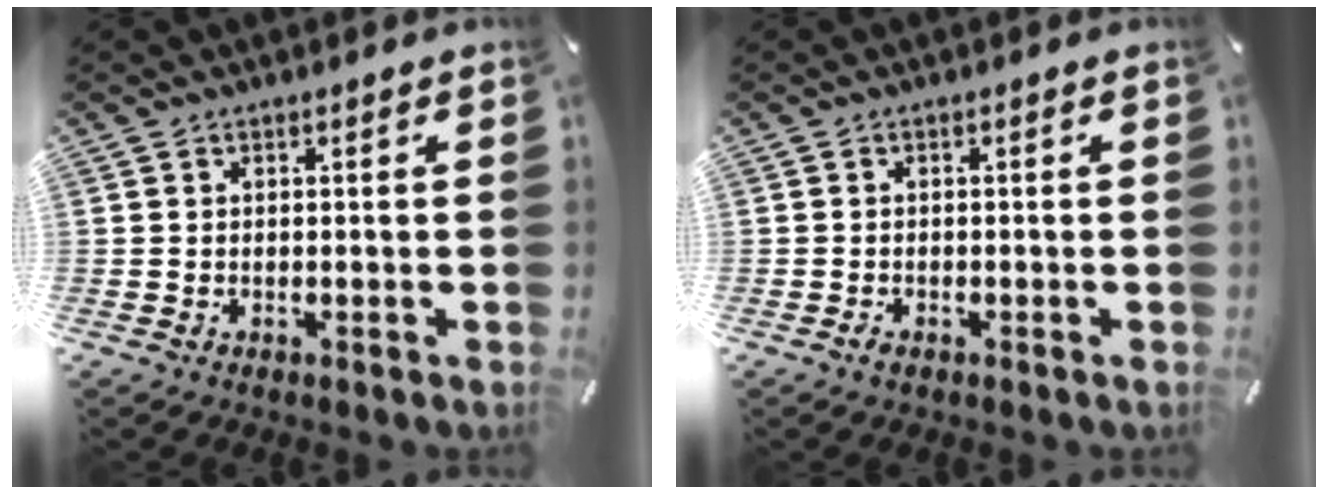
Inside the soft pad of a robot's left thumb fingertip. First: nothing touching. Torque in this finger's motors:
{"motor_torque": [0.00, 0.00, 0.00, 0.00, 0.00]}